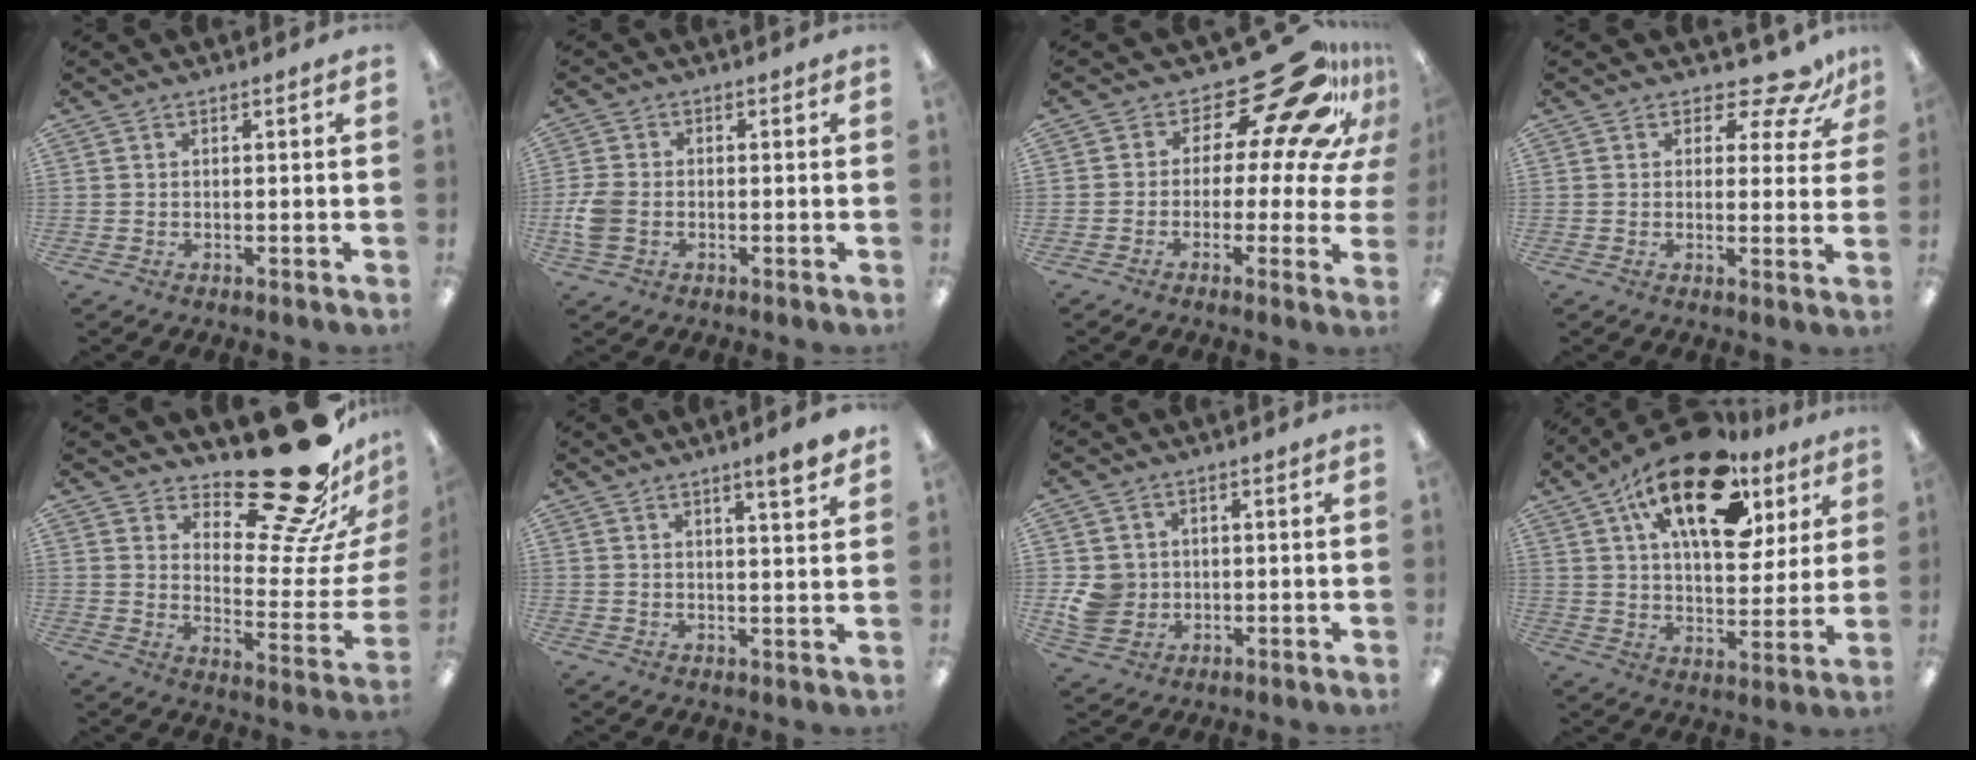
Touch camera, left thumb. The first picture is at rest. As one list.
[{"total": 6.0, "force": [-1.3, 4.3, 3.9], "torque": [-0.081, 0.008, -0.023]}, {"total": 20.5, "force": [12.4, 8.4, 14.0], "torque": [-0.176, -0.095, 0.202]}, {"total": 8.1, "force": [6.2, 3.0, 4.3], "torque": [-0.054, -0.041, 0.107]}, {"total": 26.9, "force": [19.0, 10.2, 16.1], "torque": [-0.198, -0.131, 0.313]}, {"total": 5.0, "force": [3.9, 0.4, 3.1], "torque": [-0.037, -0.028, 0.059]}, {"total": 6.5, "force": [0.1, 6.1, 2.3], "torque": [-0.048, 0.009, 0.006]}, {"total": 21.9, "force": [12.0, 10.3, 15.2], "torque": [-0.238, -0.048, 0.202]}]